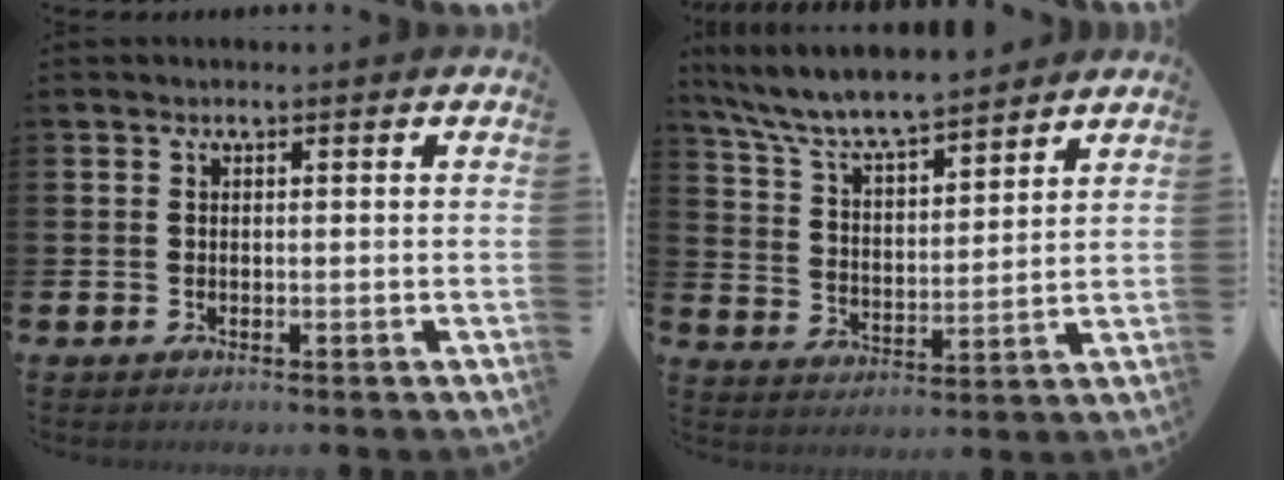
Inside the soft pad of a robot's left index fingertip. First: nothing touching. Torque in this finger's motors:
{"motor_torque": [0.63, -0.72, 1.05, 0.21]}